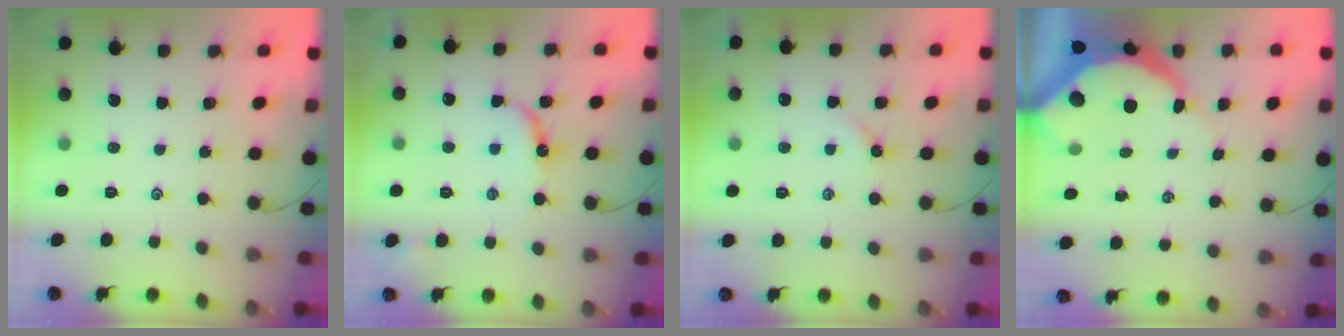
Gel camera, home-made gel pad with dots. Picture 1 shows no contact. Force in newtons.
{"total": 8.1, "press": 8.1, "slide": 0.6}
{"total": 2.3, "press": 2.3, "slide": 0.5}
{"total": 9.3, "press": 9.3, "slide": 1.0}